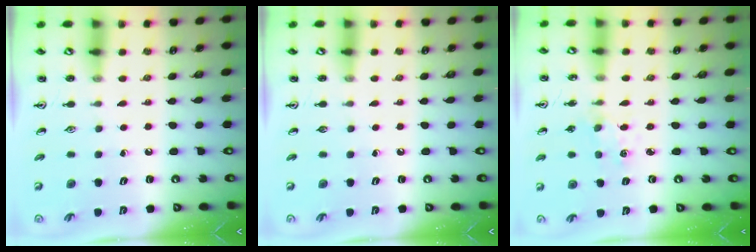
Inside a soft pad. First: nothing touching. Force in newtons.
{"total": 0.0}
{"total": 1.1, "press": 1.1, "slide": 0.3}